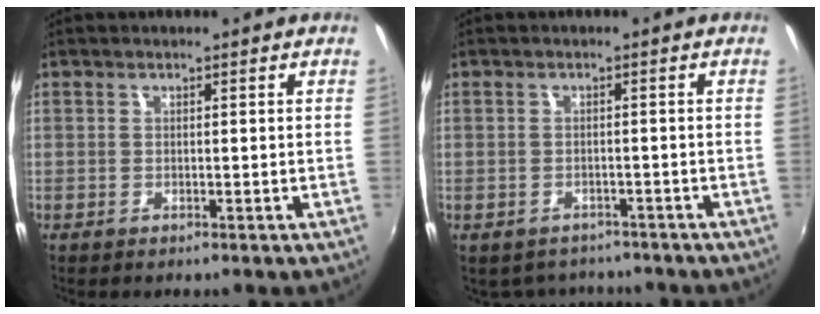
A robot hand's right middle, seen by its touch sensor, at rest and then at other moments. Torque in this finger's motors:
{"motor_torque": [0.41, -1.25, -0.03, -0.01]}